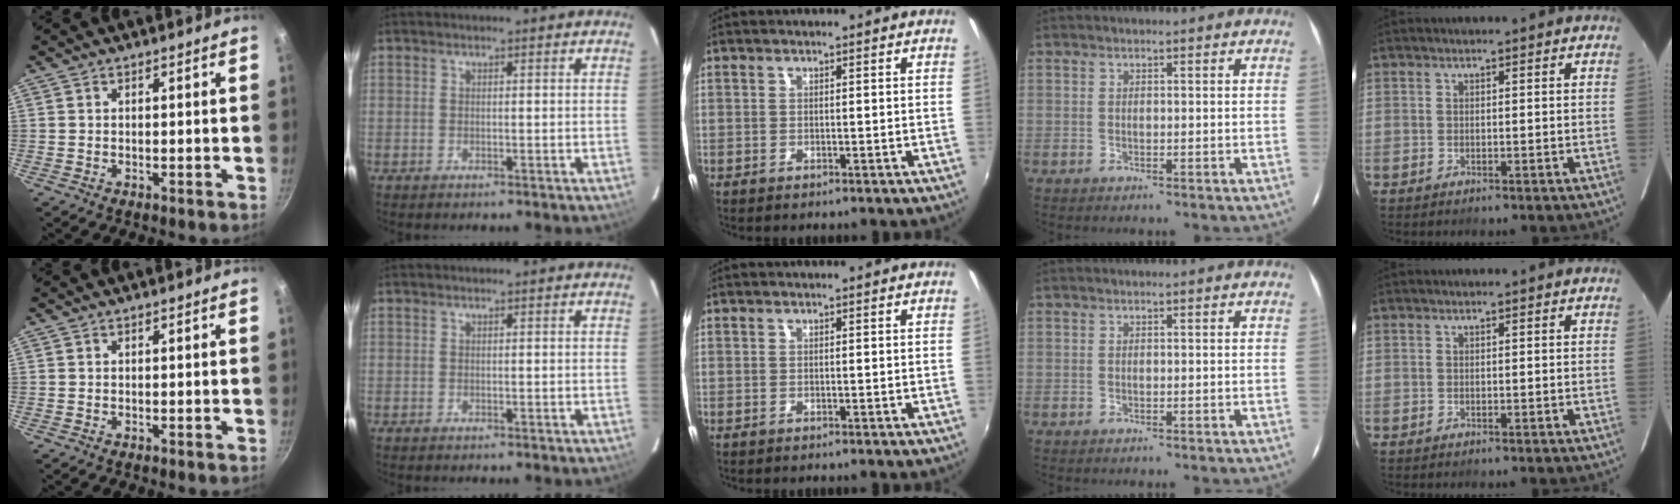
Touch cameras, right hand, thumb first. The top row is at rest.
{}